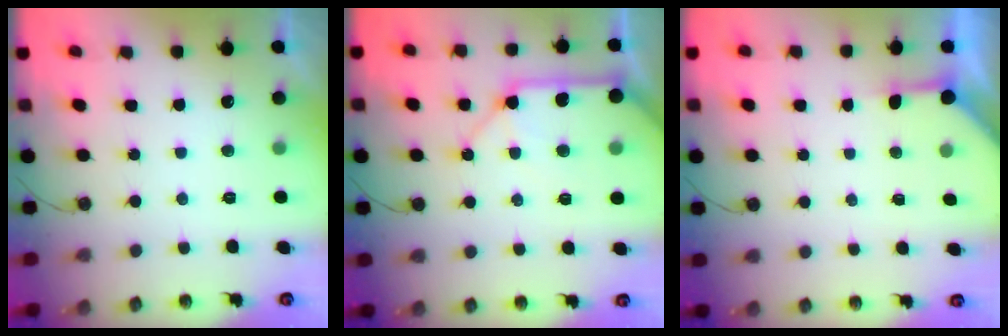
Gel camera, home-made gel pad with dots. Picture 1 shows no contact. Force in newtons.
{"total": 13.0, "press": 12.9, "slide": 1.8}
{"total": 3.9, "press": 3.8, "slide": 0.5}